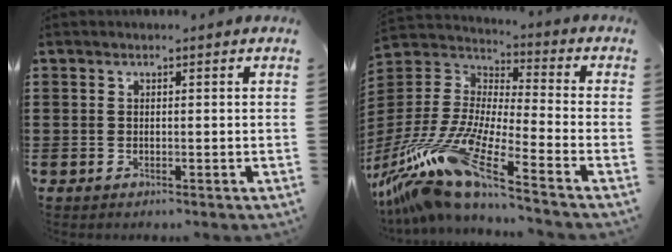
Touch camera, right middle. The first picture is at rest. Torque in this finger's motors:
{"motor_torque": [2.14, 0.00, 1.05, 0.21]}